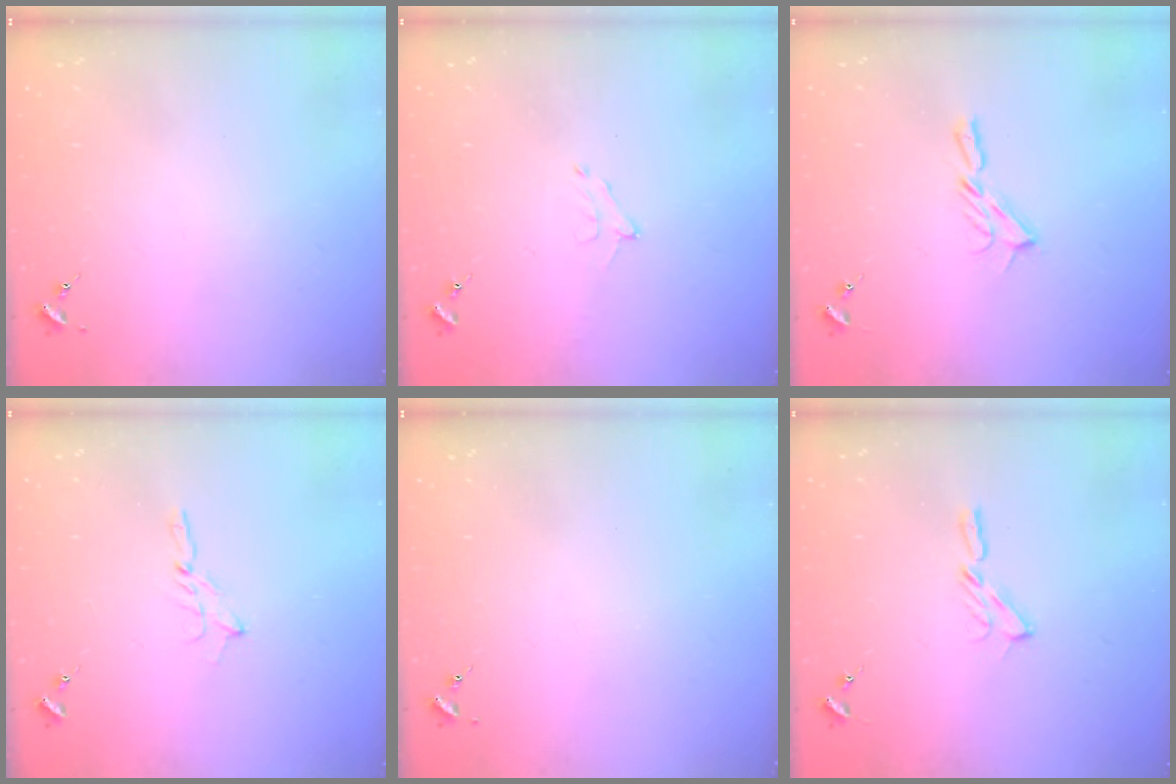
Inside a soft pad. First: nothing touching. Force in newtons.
{"total": 5.4, "press": 5.3, "slide": 0.8}
{"total": 5.9, "press": 5.9, "slide": 0.5}
{"total": 2.0, "press": 2.0, "slide": 0.2}
{"total": 0.0}
{"total": 4.0, "press": 4.0, "slide": 0.4}